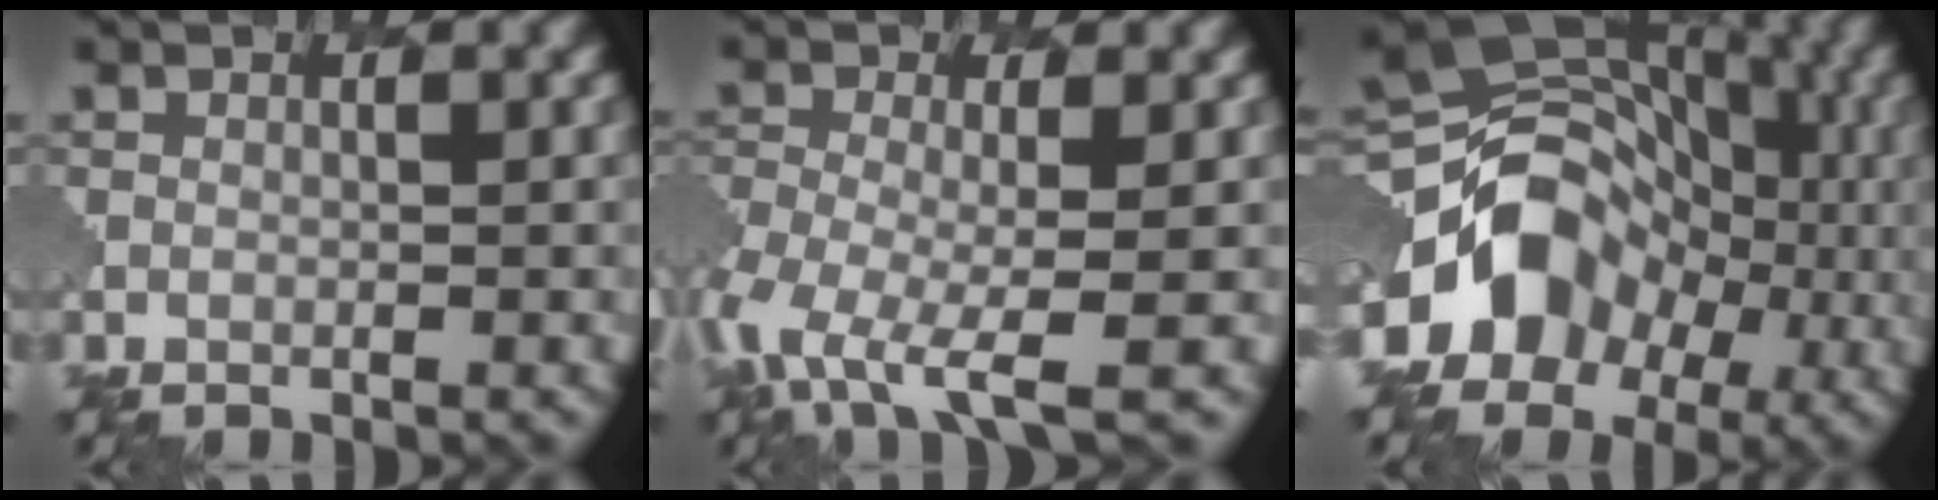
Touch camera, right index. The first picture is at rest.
{"total": 6.1, "force": [-2.8, 2.4, 4.8], "torque": [-0.100, -0.009, -0.067]}
{"total": 12.2, "force": [-4.0, 10.1, 5.6], "torque": [-0.083, 0.003, -0.083]}